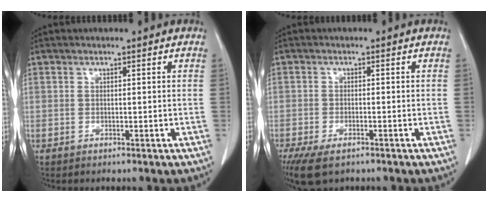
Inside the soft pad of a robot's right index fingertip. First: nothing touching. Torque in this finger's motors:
{"motor_torque": [0.48, -0.44, 0.21, 0.05]}